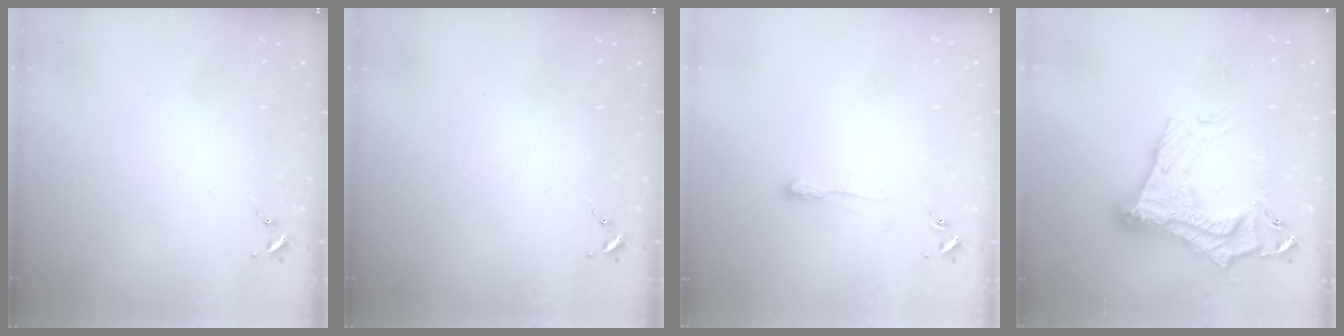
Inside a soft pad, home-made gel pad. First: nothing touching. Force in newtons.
{"total": 0.0}
{"total": 4.1, "press": 4.0, "slide": 0.6}
{"total": 20.5, "press": 20.4, "slide": 1.6}